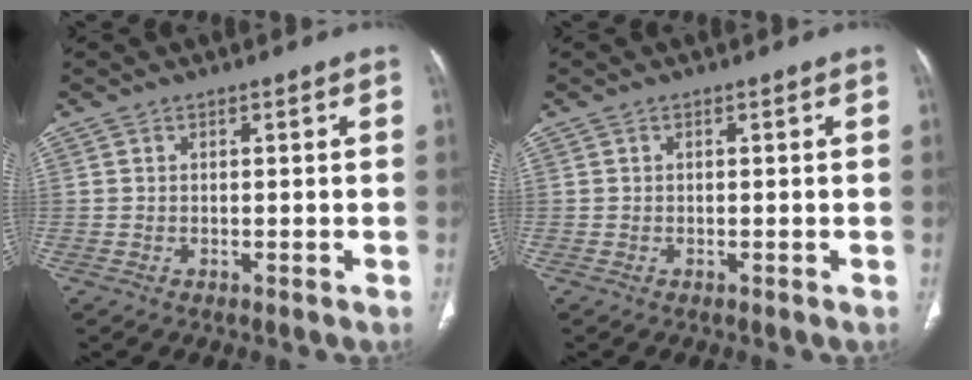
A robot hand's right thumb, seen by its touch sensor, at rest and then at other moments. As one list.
[{"total": 0.0}]